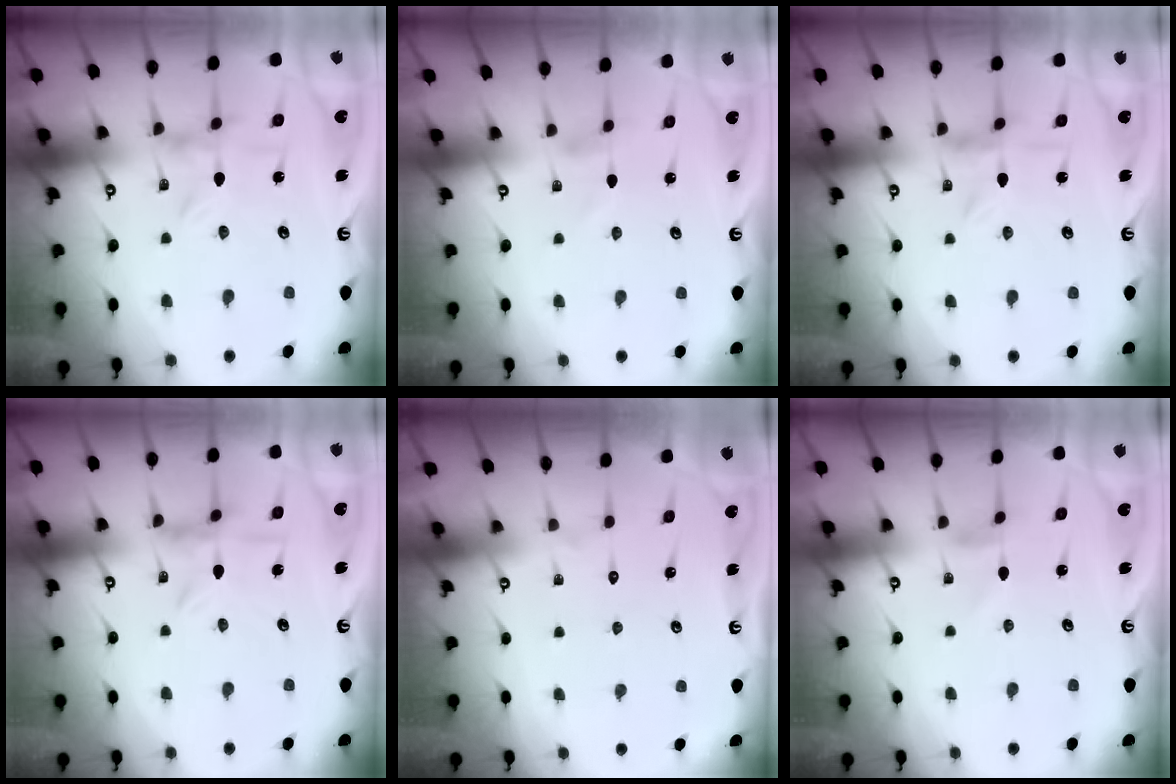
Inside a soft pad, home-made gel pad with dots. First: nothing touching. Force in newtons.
{"total": 1.4, "press": 1.4, "slide": 0.2}
{"total": 1.6, "press": 1.6, "slide": 0.2}
{"total": 4.3, "press": 4.3, "slide": 0.5}
{"total": 1.6, "press": 1.5, "slide": 0.1}
{"total": 0.5, "press": 0.5, "slide": 0.1}